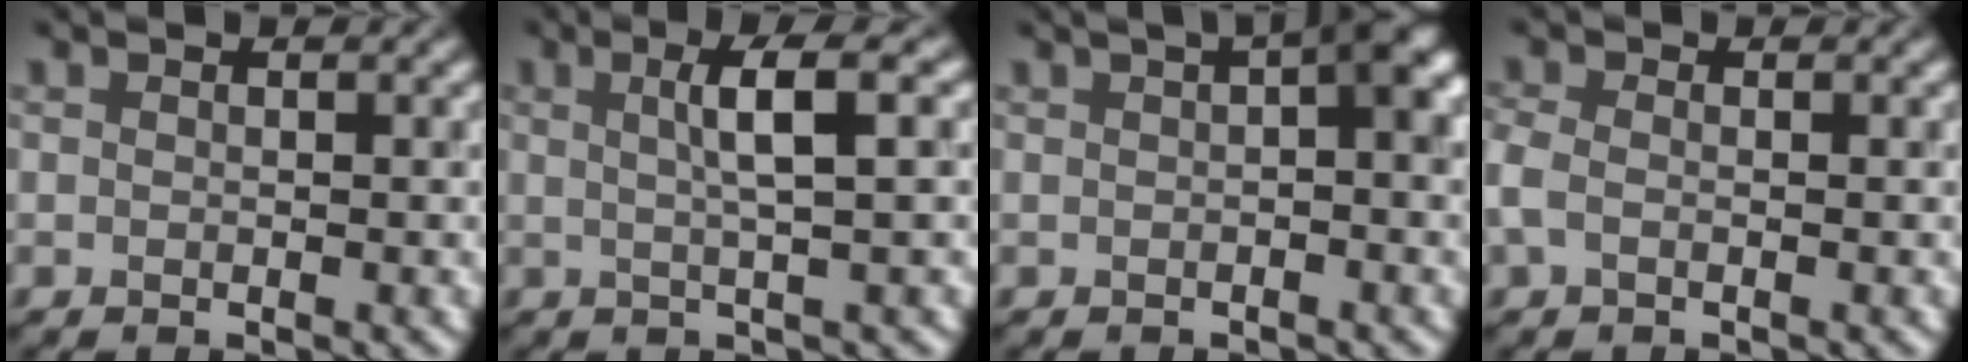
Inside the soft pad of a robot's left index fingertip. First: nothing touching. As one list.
[{"total": 3.8, "force": [0.9, 0.6, 3.6], "torque": [-0.050, 0.009, 0.013]}, {"total": 4.4, "force": [1.1, 0.9, 4.2], "torque": [-0.044, 0.021, 0.010]}, {"total": 1.5, "force": [-0.7, 0.9, 1.1], "torque": [-0.027, -0.001, -0.020]}]